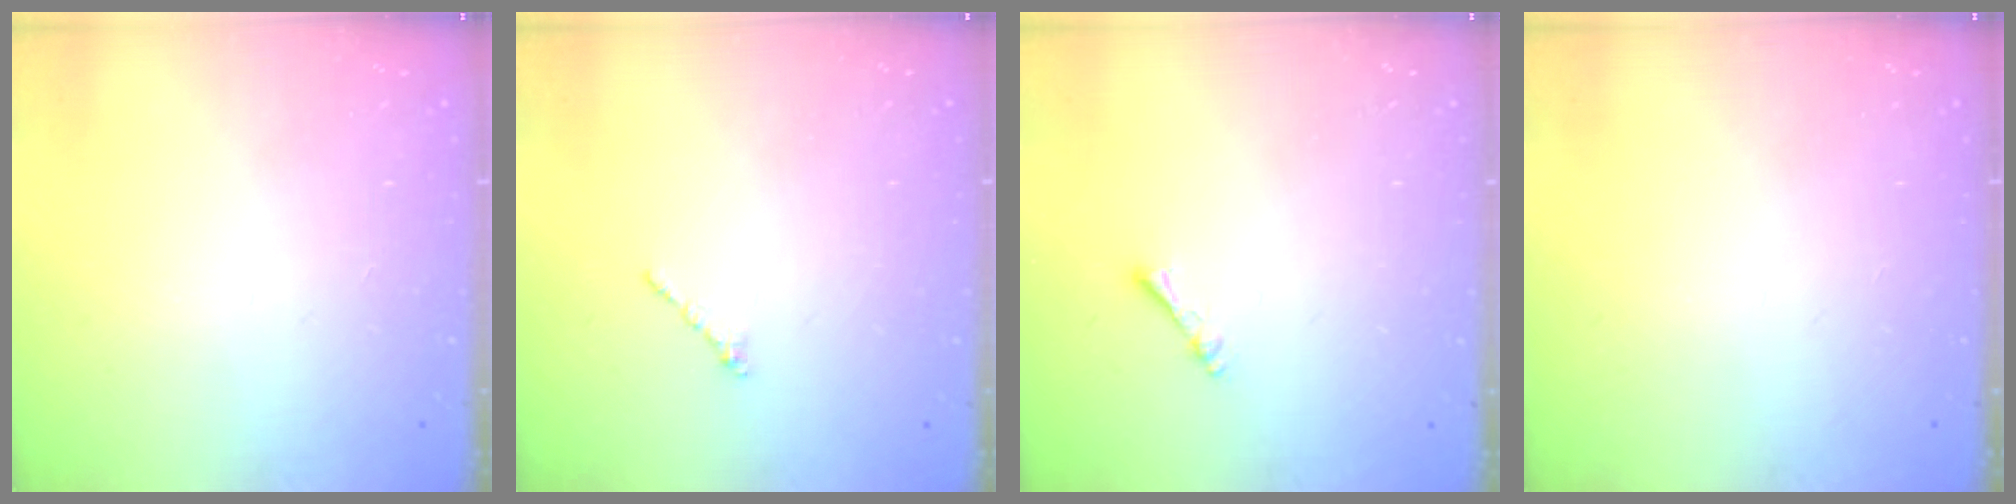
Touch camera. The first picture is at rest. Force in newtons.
{"total": 1.2, "press": 1.1, "slide": 0.5}
{"total": 1.1, "press": 1.1, "slide": 0.2}
{"total": 0.0}